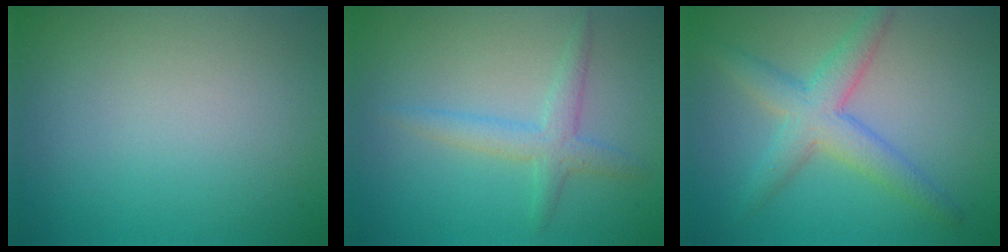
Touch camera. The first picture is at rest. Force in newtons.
{"total": 1.8, "press": 1.8, "slide": 0.1}
{"total": 4.3, "press": 4.3, "slide": 0.1}